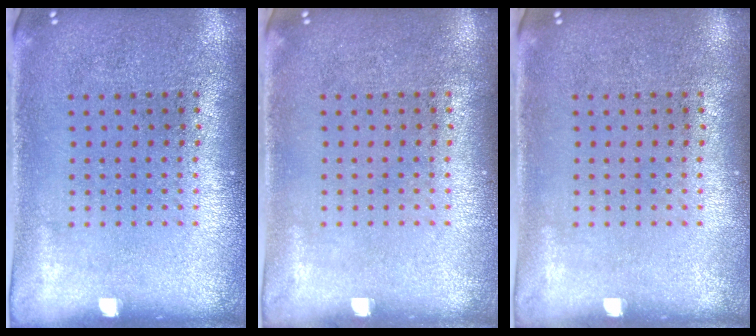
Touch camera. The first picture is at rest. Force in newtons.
{"total": 0.0}
{"total": 0.0}